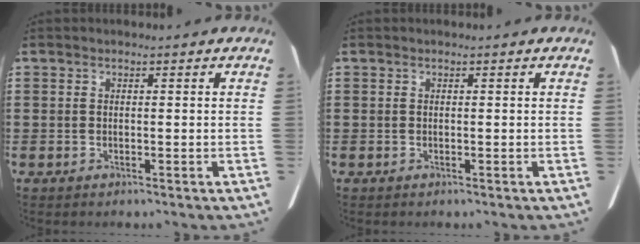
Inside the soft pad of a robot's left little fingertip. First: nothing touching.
{"total": 0.0}